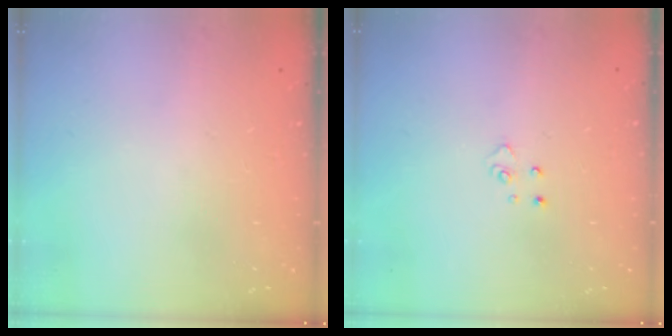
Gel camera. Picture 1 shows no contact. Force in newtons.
{"total": 4.0, "press": 4.0, "slide": 0.4}